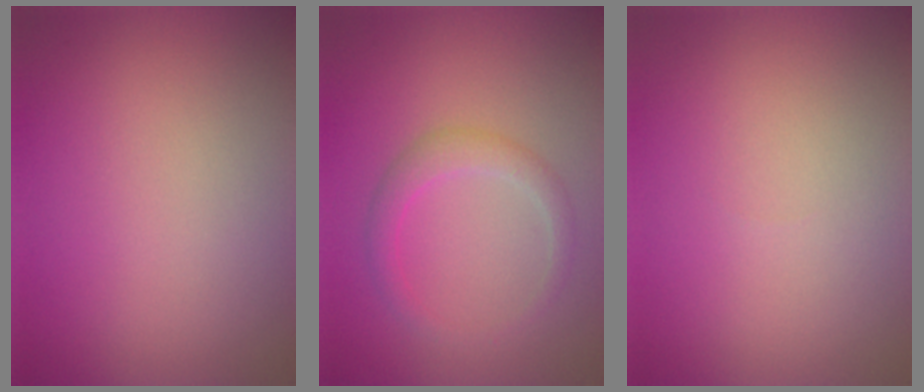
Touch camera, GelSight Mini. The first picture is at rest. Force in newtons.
{"total": 2.0, "press": 2.0, "slide": 0.1}
{"total": 0.0}